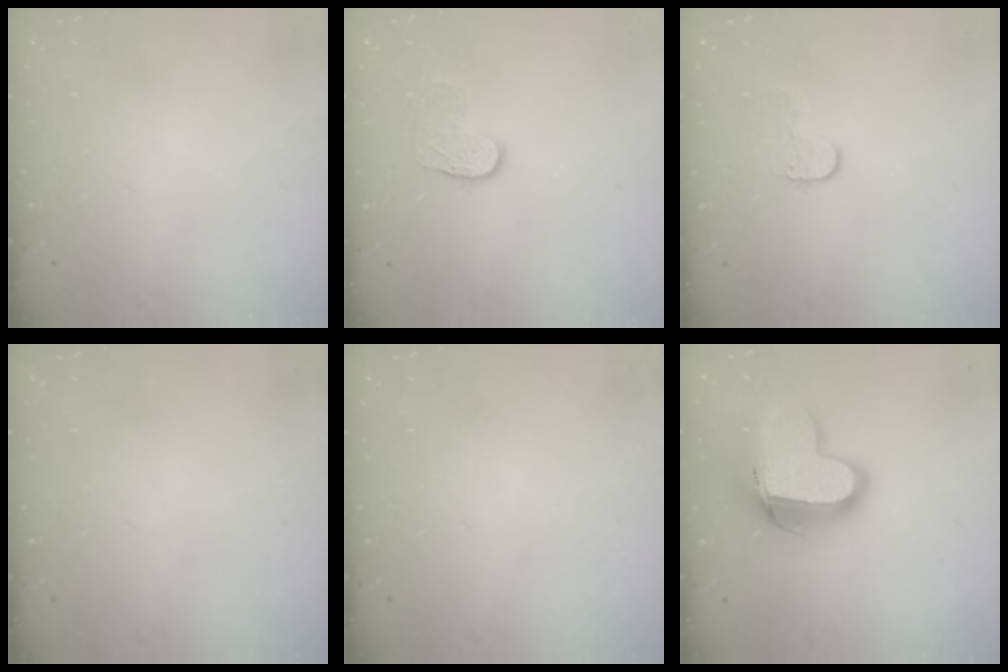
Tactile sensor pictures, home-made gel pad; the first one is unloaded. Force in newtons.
{"total": 7.6, "press": 7.6, "slide": 0.4}
{"total": 5.1, "press": 5.0, "slide": 0.5}
{"total": 0.0}
{"total": 0.0}
{"total": 16.0, "press": 16.0, "slide": 1.1}